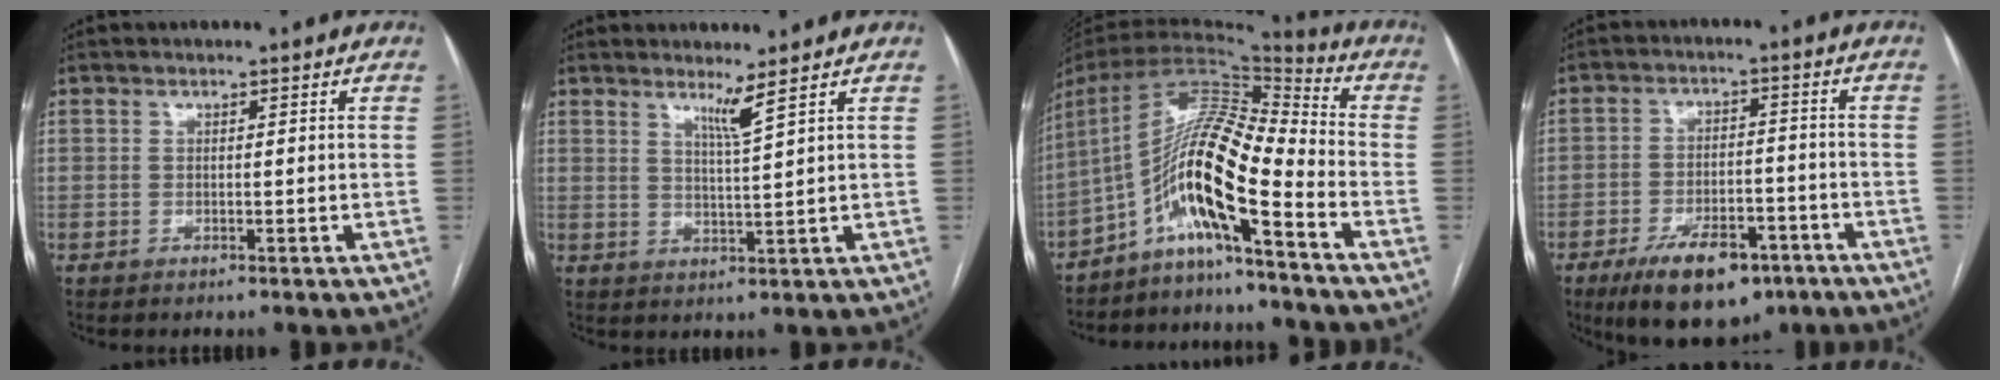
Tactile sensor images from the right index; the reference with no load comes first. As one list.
[{"total": 3.0, "force": [2.1, -1.1, 1.8], "torque": [-0.033, -0.019, 0.042]}, {"total": 14.0, "force": [-6.9, 1.2, 12.1], "torque": [-0.224, 0.024, -0.126]}, {"total": 12.0, "force": [-7.6, 5.4, 7.6], "torque": [-0.122, -0.003, -0.118]}]